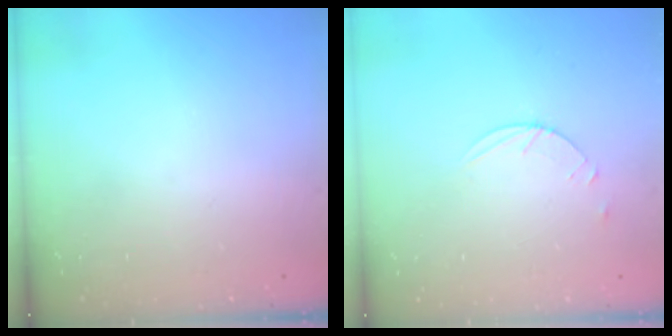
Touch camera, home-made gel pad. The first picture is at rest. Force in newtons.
{"total": 3.5, "press": 3.5, "slide": 0.4}